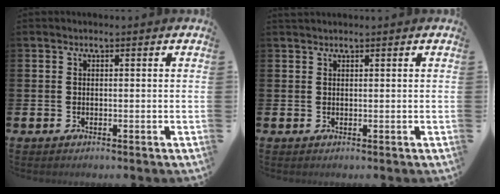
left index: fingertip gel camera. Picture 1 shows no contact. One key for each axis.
{"total": 0.8, "fx": 0.8, "fy": 0.0, "fz": 0.1, "tx": -0.001, "ty": 0.002, "tz": 0.015}